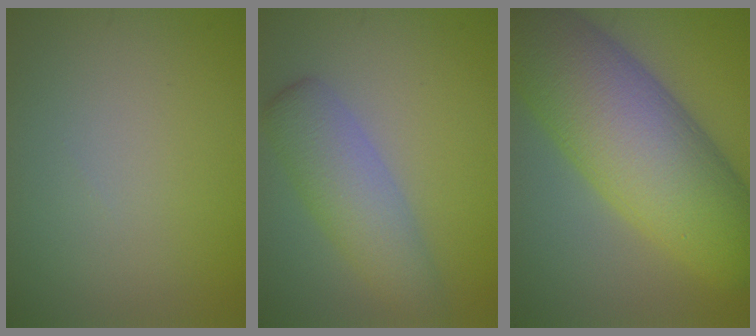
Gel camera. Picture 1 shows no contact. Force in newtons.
{"total": 4.6, "press": 4.6, "slide": 0.1}
{"total": 13.9, "press": 13.9, "slide": 0.3}